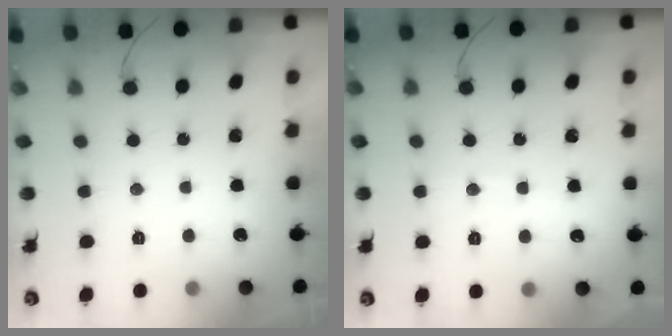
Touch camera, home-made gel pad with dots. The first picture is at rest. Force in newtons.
{"total": 3.2, "press": 3.1, "slide": 0.5}